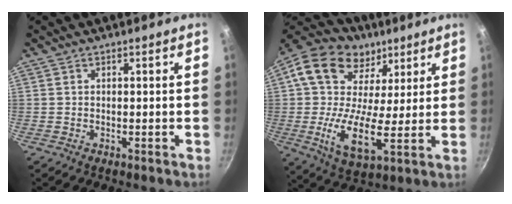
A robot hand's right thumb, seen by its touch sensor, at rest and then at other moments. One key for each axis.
{"total": 21.2, "fx": 6.1, "fy": 14.4, "fz": 14.3, "tx": -0.236, "ty": 0.000, "tz": 0.091}